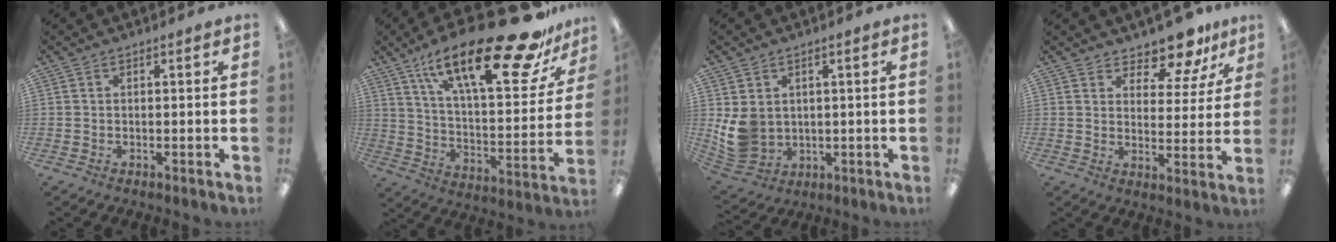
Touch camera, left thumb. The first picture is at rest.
{"total": 28.6, "force": [18.5, 9.0, 19.9], "torque": [-0.303, -0.109, 0.302]}
{"total": 8.7, "force": [1.5, 7.5, 4.1], "torque": [-0.102, -0.009, 0.032]}
{"total": 9.5, "force": [8.4, 3.3, 2.8], "torque": [-0.042, -0.064, 0.152]}